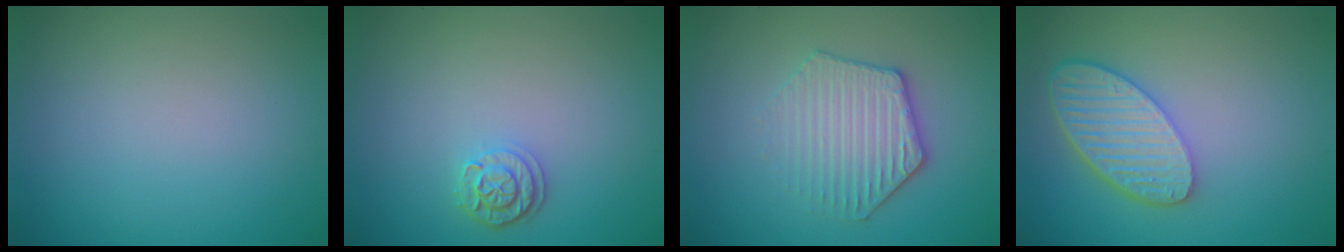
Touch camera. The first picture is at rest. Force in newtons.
{"total": 2.1, "press": 1.8, "slide": 0.9}
{"total": 3.9, "press": 3.5, "slide": 1.8}
{"total": 5.6, "press": 4.5, "slide": 3.3}